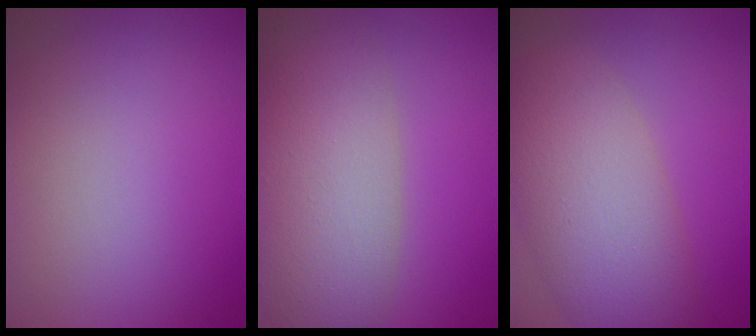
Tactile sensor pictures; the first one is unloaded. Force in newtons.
{"total": 8.1, "press": 8.1, "slide": 0.5}
{"total": 7.9, "press": 7.9, "slide": 0.3}